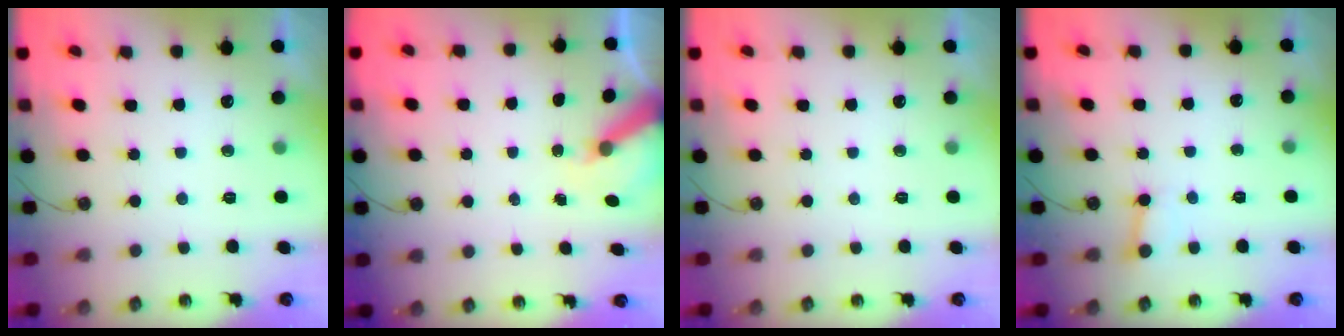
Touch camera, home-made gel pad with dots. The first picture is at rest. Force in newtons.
{"total": 5.3, "press": 5.3, "slide": 0.7}
{"total": 0.0}
{"total": 2.7, "press": 2.7, "slide": 0.3}